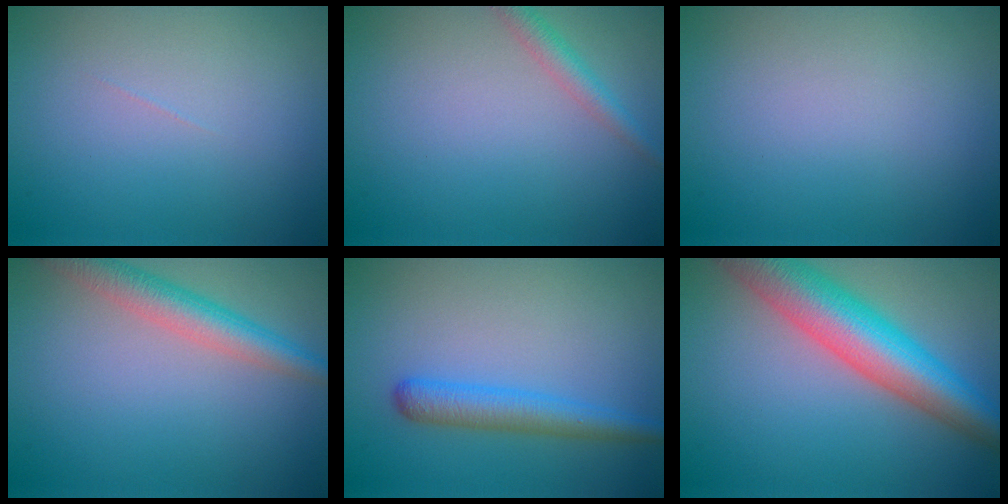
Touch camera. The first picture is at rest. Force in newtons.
{"total": 2.0, "press": 2.0, "slide": 0.0}
{"total": 0.0}
{"total": 4.2, "press": 4.2, "slide": 0.1}
{"total": 3.4, "press": 3.4, "slide": 0.2}
{"total": 9.5, "press": 9.5, "slide": 0.3}